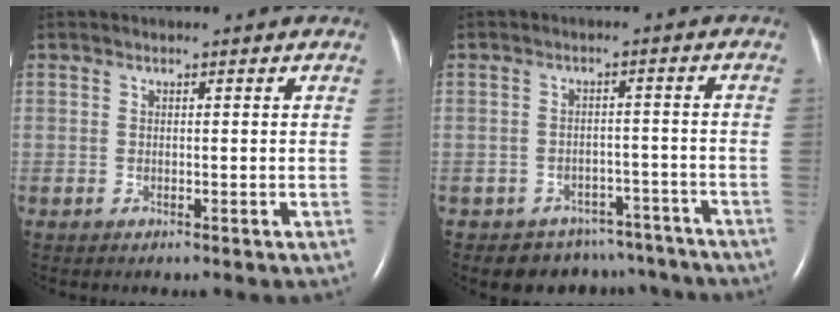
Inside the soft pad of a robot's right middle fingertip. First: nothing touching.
{"total": 8.7, "force": [-7.4, 4.7, 0.1], "torque": [0.008, 0.029, -0.077]}